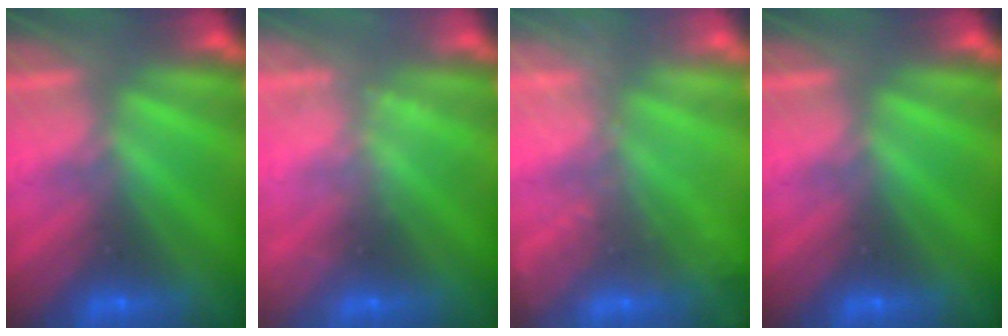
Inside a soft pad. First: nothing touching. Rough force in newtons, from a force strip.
{"total": 2.4}
{"total": 2.4}
{"total": 0.0}